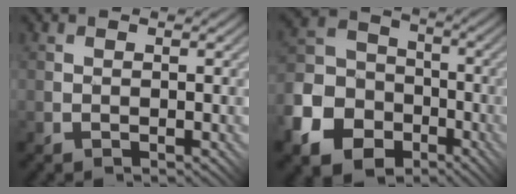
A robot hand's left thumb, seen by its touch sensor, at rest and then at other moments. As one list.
[{"total": 12.5, "force": [-5.8, 9.4, 5.8], "torque": [-0.179, -0.031, -0.116]}]